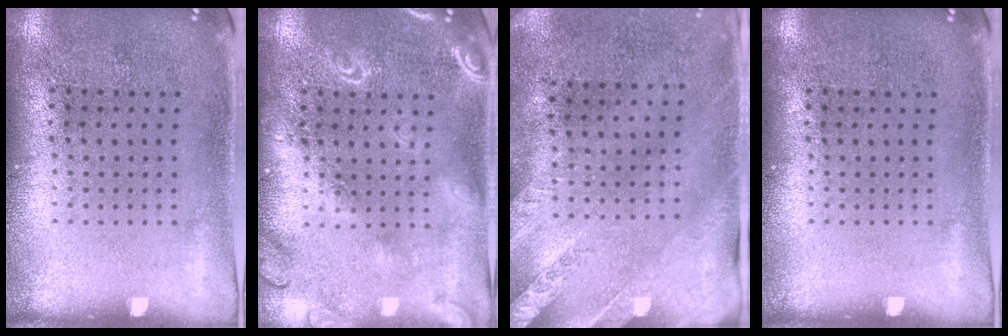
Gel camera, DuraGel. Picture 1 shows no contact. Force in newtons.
{"total": 1.7, "press": 1.7, "slide": 0.2}
{"total": 2.6, "press": 2.1, "slide": 1.6}
{"total": 0.0}